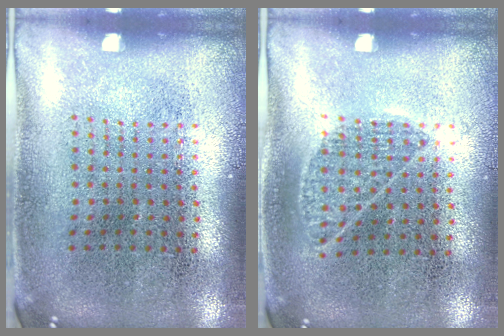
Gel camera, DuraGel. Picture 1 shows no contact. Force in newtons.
{"total": 0.9, "press": 0.5, "slide": 0.7}